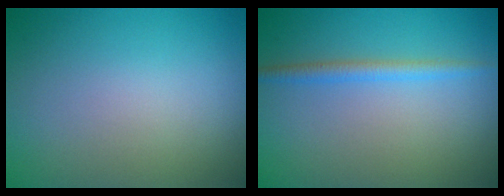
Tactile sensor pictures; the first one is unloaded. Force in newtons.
{"total": 1.9, "press": 1.9, "slide": 0.0}